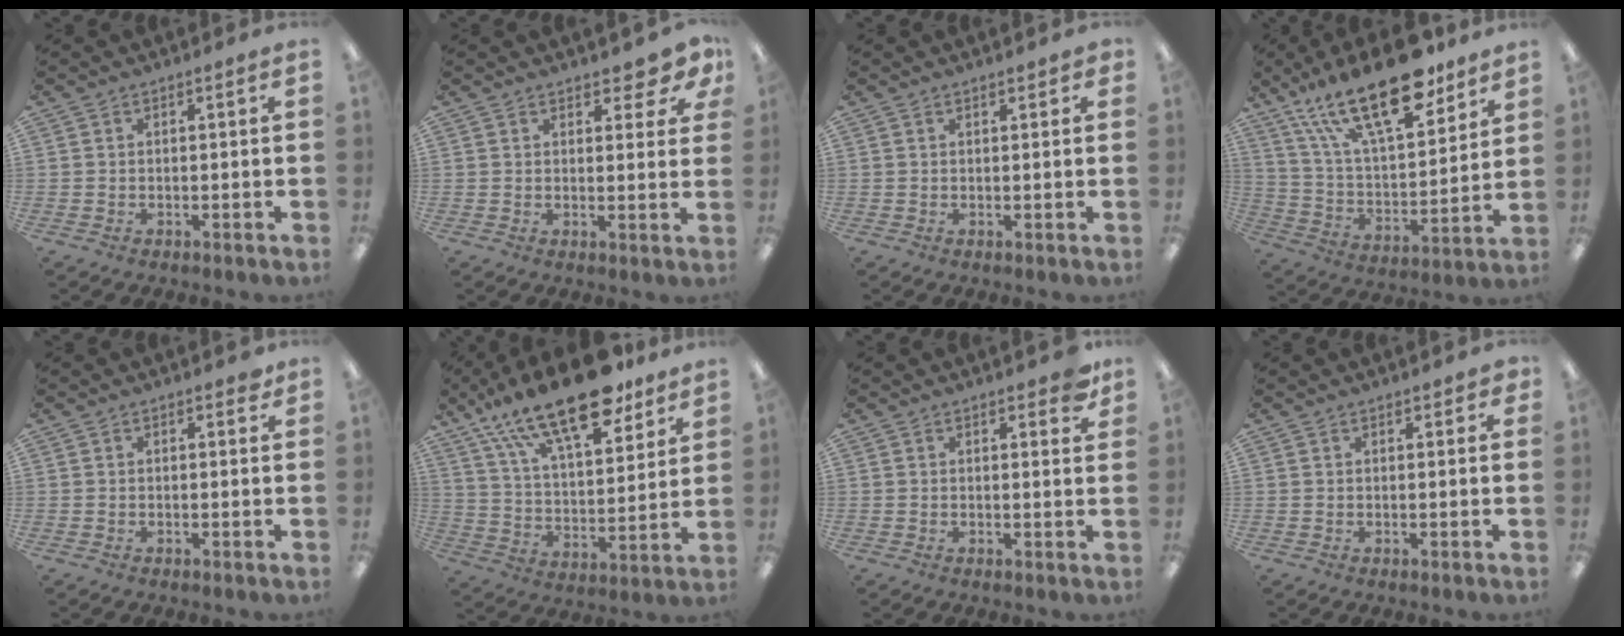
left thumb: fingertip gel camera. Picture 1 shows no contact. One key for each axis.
{"total": 4.7, "fx": 3.8, "fy": 1.9, "fz": 1.9, "tx": -0.013, "ty": -0.021, "tz": 0.065}
{"total": 1.1, "fx": 0.9, "fy": 0.5, "fz": 0.3, "tx": 0.001, "ty": -0.002, "tz": 0.015}
{"total": 24.5, "fx": 16.5, "fy": 9.1, "fz": 15.7, "tx": -0.278, "ty": -0.090, "tz": 0.281}
{"total": 1.2, "fx": 0.8, "fy": 0.6, "fz": 0.6, "tx": 0.003, "ty": -0.003, "tz": 0.011}
{"total": 22.2, "fx": 16.3, "fy": 7.5, "fz": 13.0, "tx": -0.221, "ty": -0.093, "tz": 0.281}
{"total": 3.6, "fx": 2.6, "fy": 1.4, "fz": 2.0, "tx": -0.014, "ty": -0.011, "tz": 0.041}
{"total": 1.4, "fx": 1.1, "fy": 0.7, "fz": 0.5, "tx": -0.003, "ty": -0.002, "tz": 0.019}